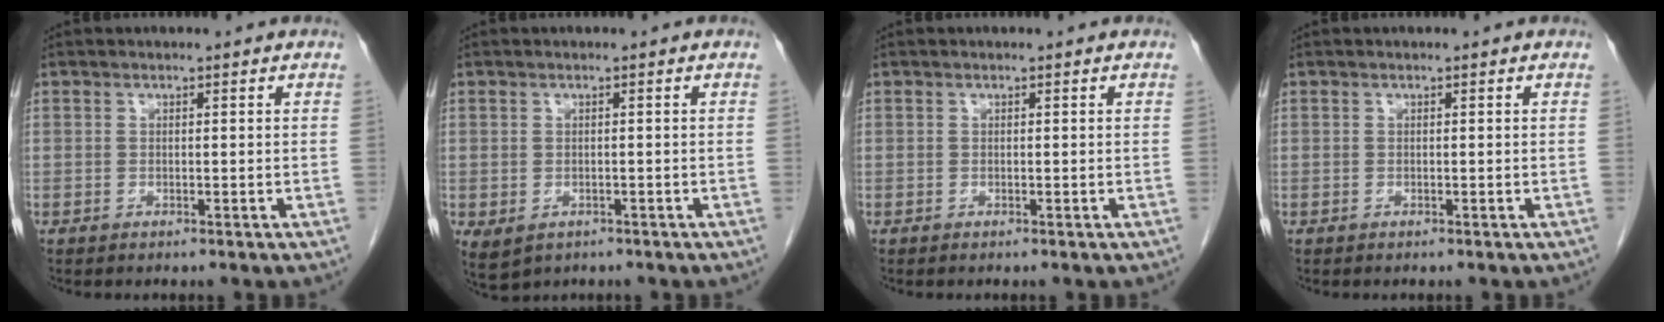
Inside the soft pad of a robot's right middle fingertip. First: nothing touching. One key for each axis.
{"total": 3.7, "fx": -1.8, "fy": 2.7, "fz": 1.9, "tx": -0.034, "ty": -0.006, "tz": -0.017}
{"total": 0.0}
{"total": 0.0}